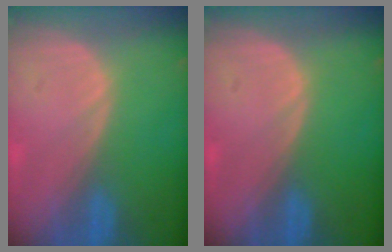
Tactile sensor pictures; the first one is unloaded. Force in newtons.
{"total": 0.0}